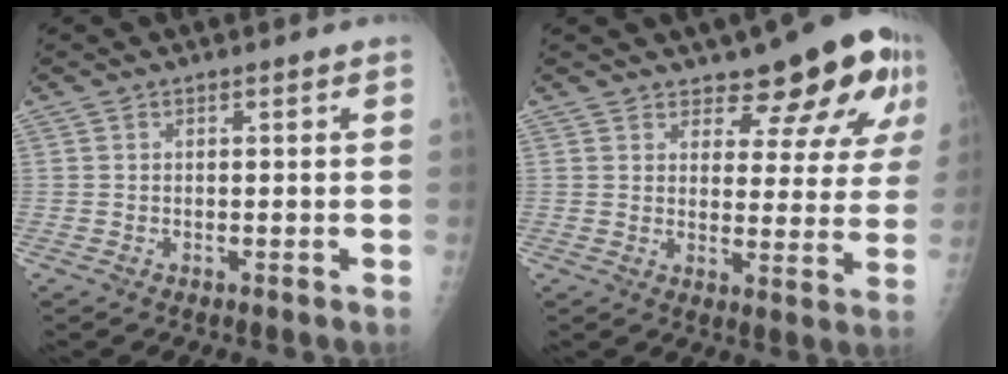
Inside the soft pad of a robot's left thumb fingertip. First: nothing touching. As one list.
[{"total": 12.3, "force": [8.2, 4.9, 7.8], "torque": [-0.058, -0.050, 0.103]}]